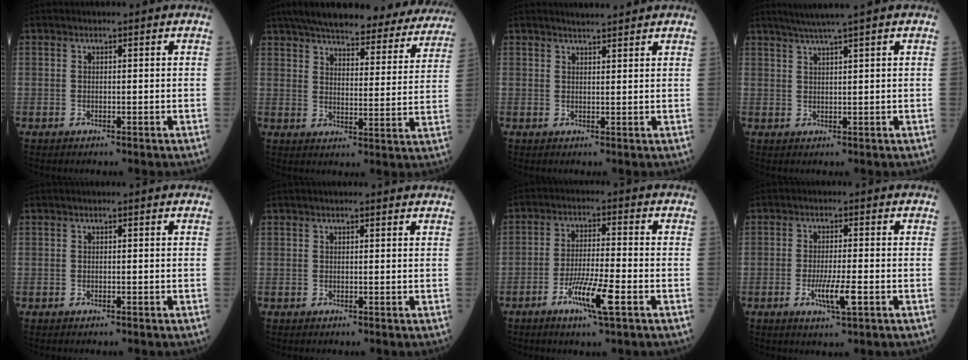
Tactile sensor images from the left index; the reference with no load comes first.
{"total": 29.0, "force": [25.4, 7.0, 11.9], "torque": [-0.178, -0.020, 0.306]}
{"total": 3.2, "force": [3.0, 0.2, 1.2], "torque": [-0.021, 0.010, 0.042]}
{"total": 4.6, "force": [3.5, -0.9, 2.8], "torque": [-0.049, 0.015, 0.063]}
{"total": 0.0}
{"total": 2.2, "force": [1.9, 0.5, 1.0], "torque": [-0.013, 0.020, 0.019]}
{"total": 7.3, "force": [-3.6, 0.1, 6.4], "torque": [-0.125, -0.012, -0.065]}
{"total": 4.8, "force": [-1.8, 0.3, 4.4], "torque": [-0.086, -0.010, -0.030]}